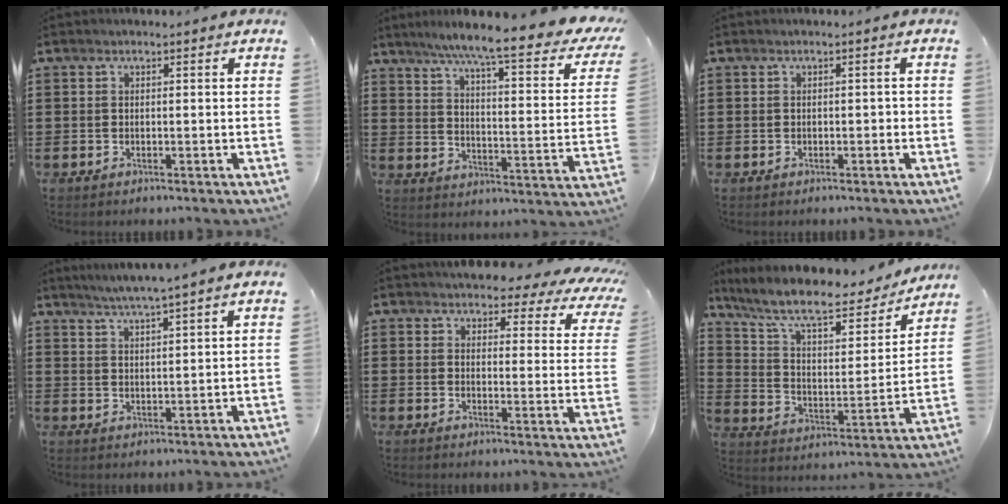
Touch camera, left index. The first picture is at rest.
{"total": 8.8, "force": [6.8, -0.4, 5.6], "torque": [-0.117, -0.054, 0.103]}
{"total": 0.7, "force": [-0.4, 0.3, 0.5], "torque": [-0.011, 0.001, -0.008]}
{"total": 3.1, "force": [2.8, -0.9, 1.0], "torque": [-0.028, -0.013, 0.048]}
{"total": 4.3, "force": [3.9, 1.2, 1.2], "torque": [-0.036, -0.022, 0.065]}
{"total": 10.4, "force": [8.5, 2.3, 5.7], "torque": [-0.144, -0.049, 0.145]}